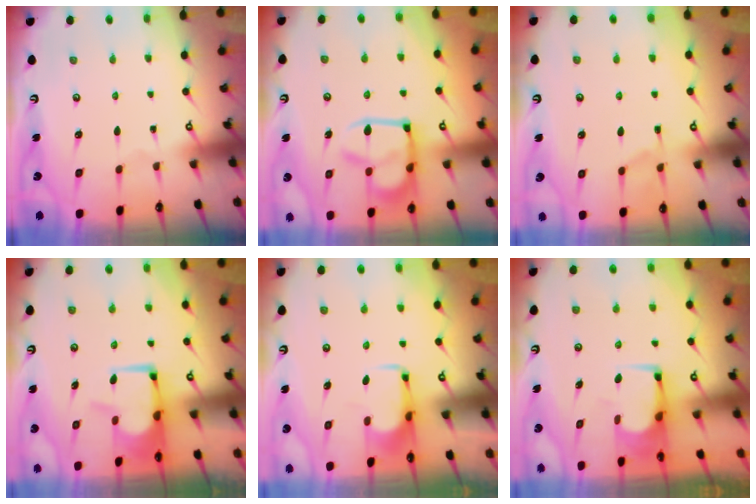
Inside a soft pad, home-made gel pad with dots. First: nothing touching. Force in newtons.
{"total": 12.7, "press": 12.6, "slide": 1.1}
{"total": 1.3, "press": 0.7, "slide": 1.1}
{"total": 6.3, "press": 6.2, "slide": 1.2}
{"total": 2.0, "press": 1.9, "slide": 0.4}
{"total": 2.1, "press": 2.1, "slide": 0.2}